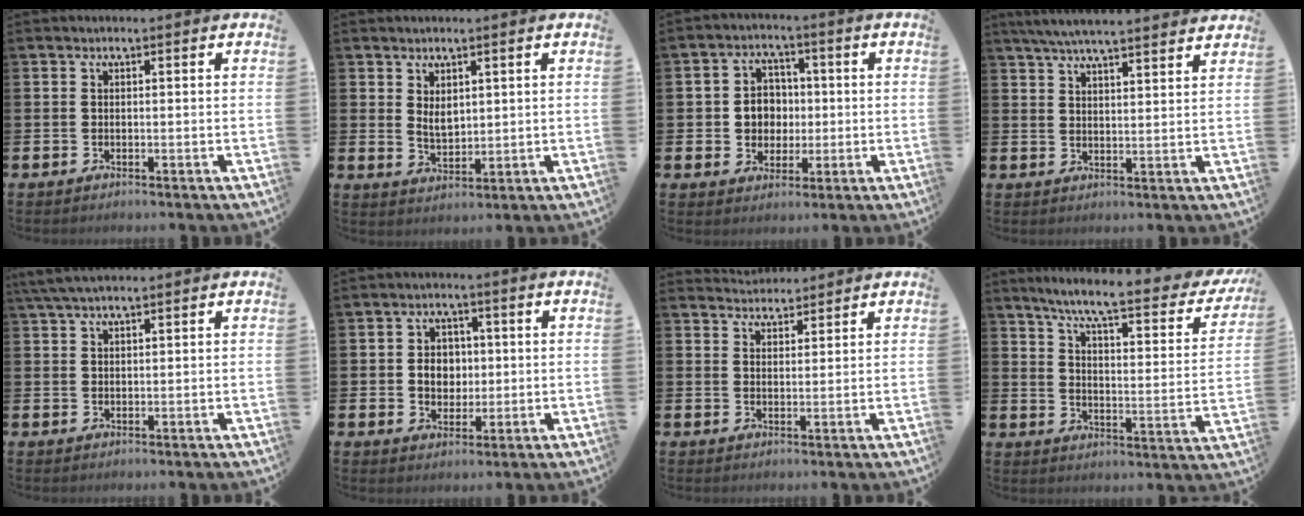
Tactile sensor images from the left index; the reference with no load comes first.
{"total": 2.7, "force": [1.9, 1.3, 1.5], "torque": [-0.009, -0.011, 0.028]}
{"total": 5.0, "force": [0.6, 4.8, 1.3], "torque": [-0.032, 0.009, 0.003]}
{"total": 5.9, "force": [5.7, 0.1, 1.6], "torque": [-0.055, -0.020, 0.104]}
{"total": 3.7, "force": [3.1, 0.9, 1.8], "torque": [-0.043, -0.002, 0.058]}
{"total": 4.0, "force": [0.4, 3.5, 2.0], "torque": [-0.027, 0.006, -0.002]}
{"total": 3.4, "force": [3.3, 0.8, -0.3], "torque": [0.003, -0.018, 0.060]}
{"total": 7.5, "force": [6.2, 0.7, 4.0], "torque": [-0.101, -0.046, 0.097]}